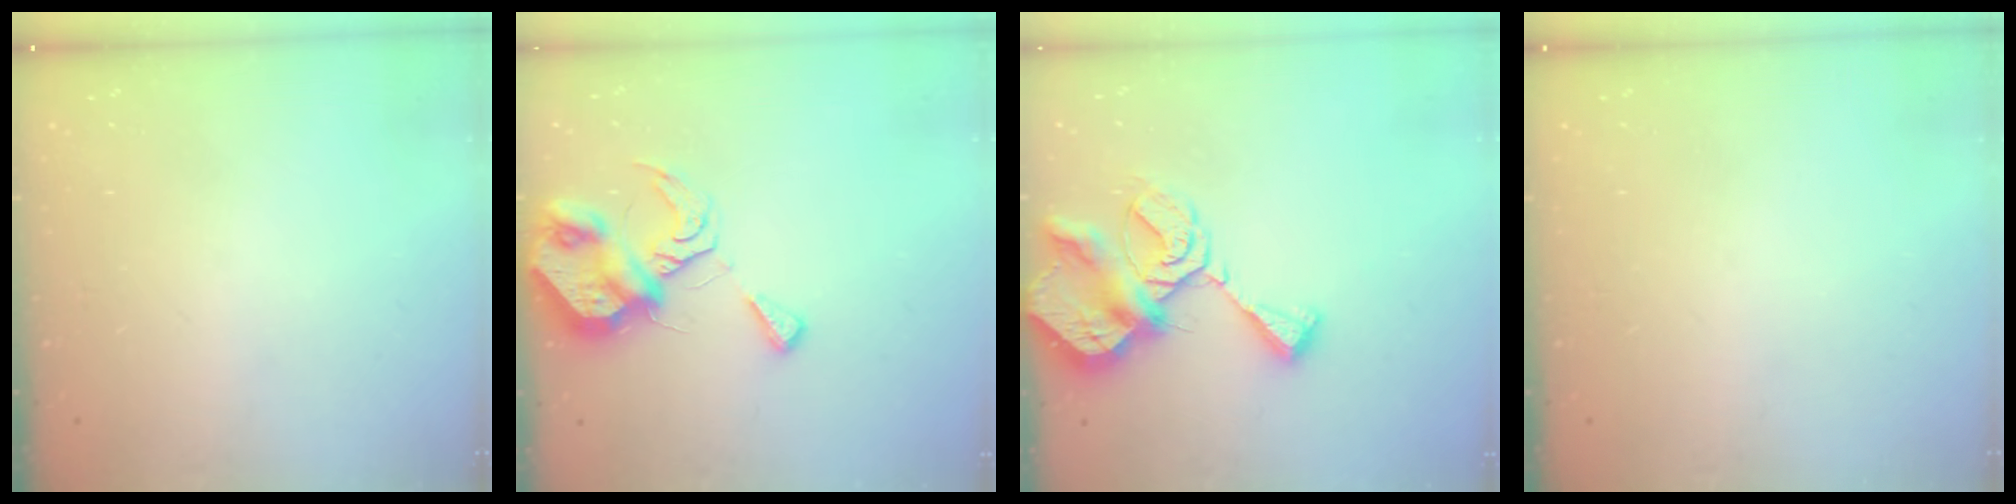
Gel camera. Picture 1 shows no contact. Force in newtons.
{"total": 9.8, "press": 9.7, "slide": 1.3}
{"total": 9.9, "press": 9.8, "slide": 1.4}
{"total": 0.0}